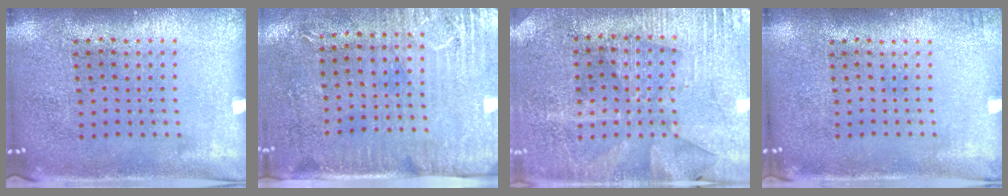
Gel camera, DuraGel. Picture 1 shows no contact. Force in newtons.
{"total": 2.9, "press": 2.4, "slide": 1.6}
{"total": 2.8, "press": 2.7, "slide": 0.6}
{"total": 0.9, "press": 0.9, "slide": 0.2}